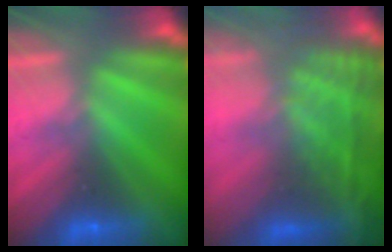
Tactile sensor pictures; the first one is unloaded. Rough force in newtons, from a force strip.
{"total": 7.7}